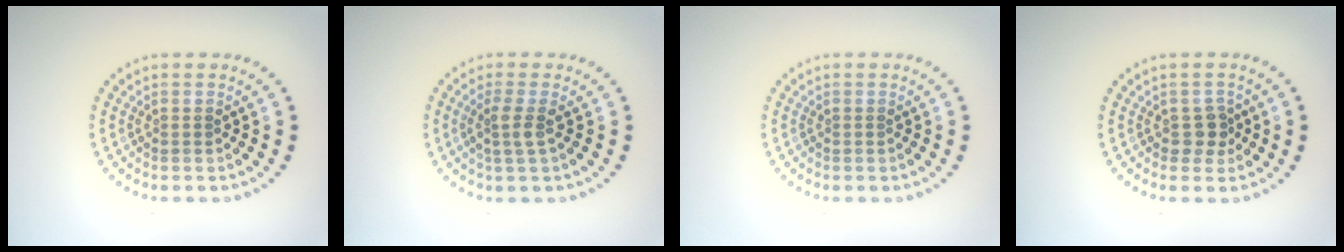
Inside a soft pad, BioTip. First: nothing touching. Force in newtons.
{"total": 1.8, "press": 1.4, "slide": 1.1}
{"total": 0.0}
{"total": 1.7, "press": 1.5, "slide": 0.8}